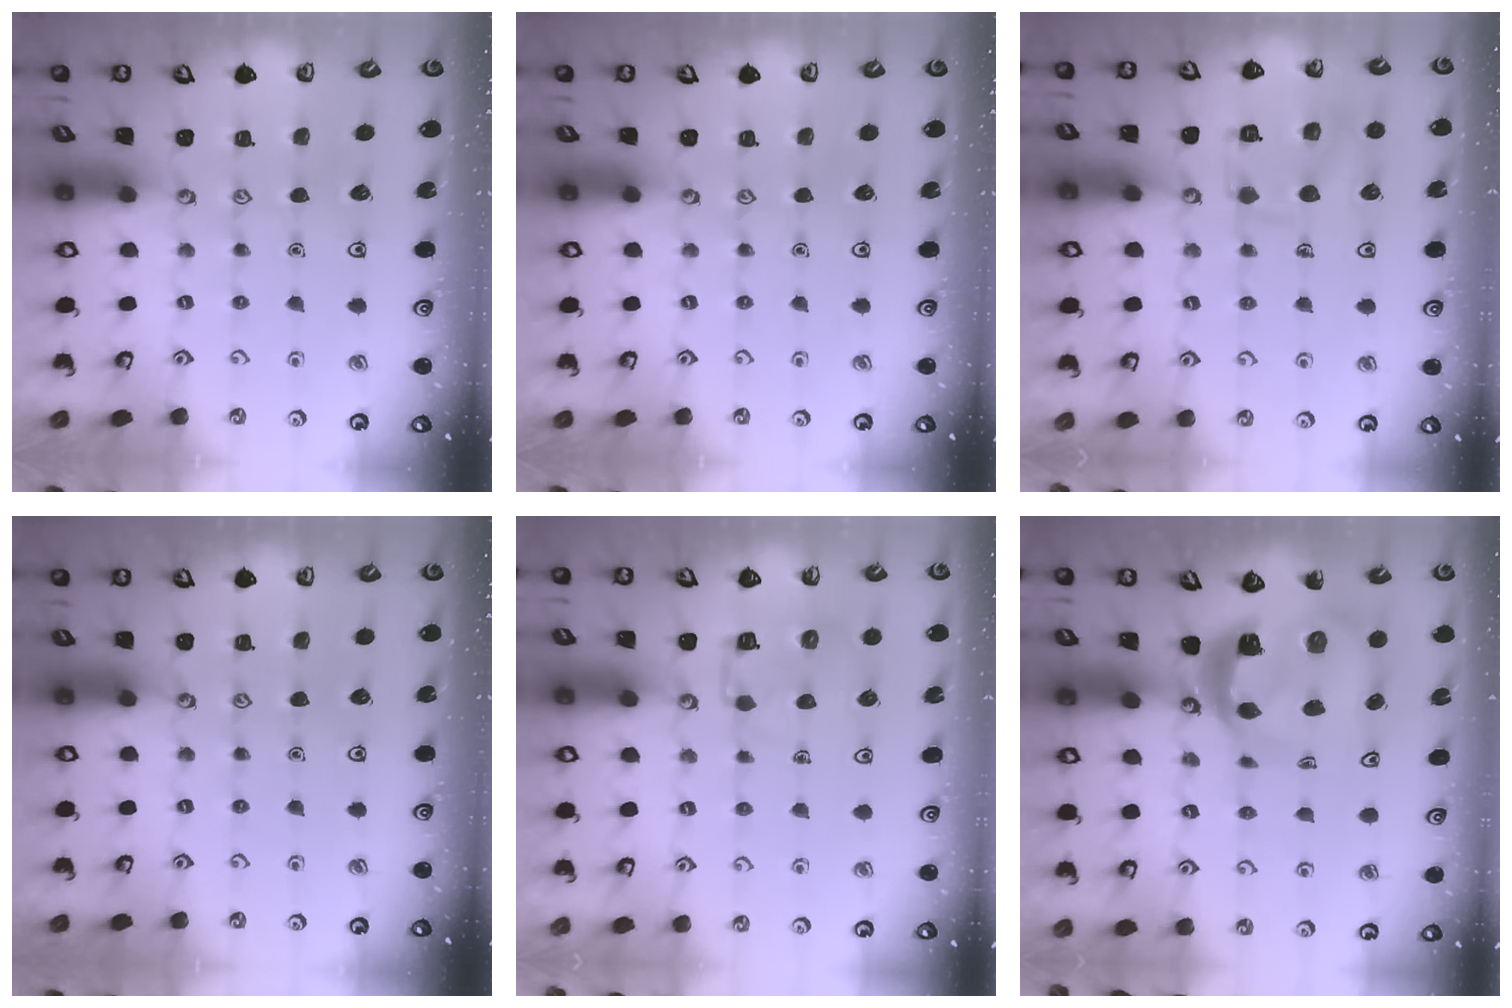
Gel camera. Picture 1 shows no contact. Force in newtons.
{"total": 0.0}
{"total": 11.5, "press": 11.5, "slide": 1.0}
{"total": 0.0}
{"total": 5.5, "press": 5.5, "slide": 0.3}
{"total": 8.4, "press": 8.3, "slide": 0.9}